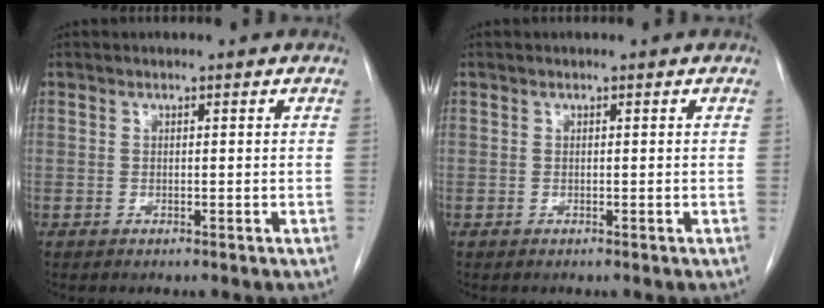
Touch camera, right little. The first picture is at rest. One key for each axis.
{"total": 0.0}